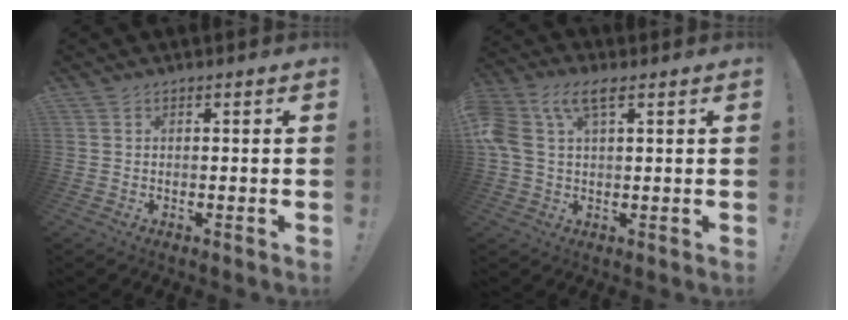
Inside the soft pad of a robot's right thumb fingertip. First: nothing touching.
{"total": 10.0, "force": [3.9, 5.2, 7.6], "torque": [-0.178, -0.003, 0.074]}